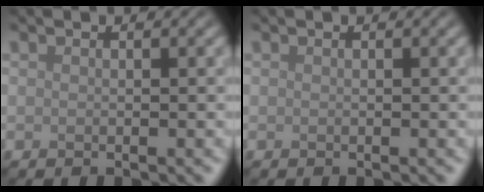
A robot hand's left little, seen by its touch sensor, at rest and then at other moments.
{"total": 0.0}